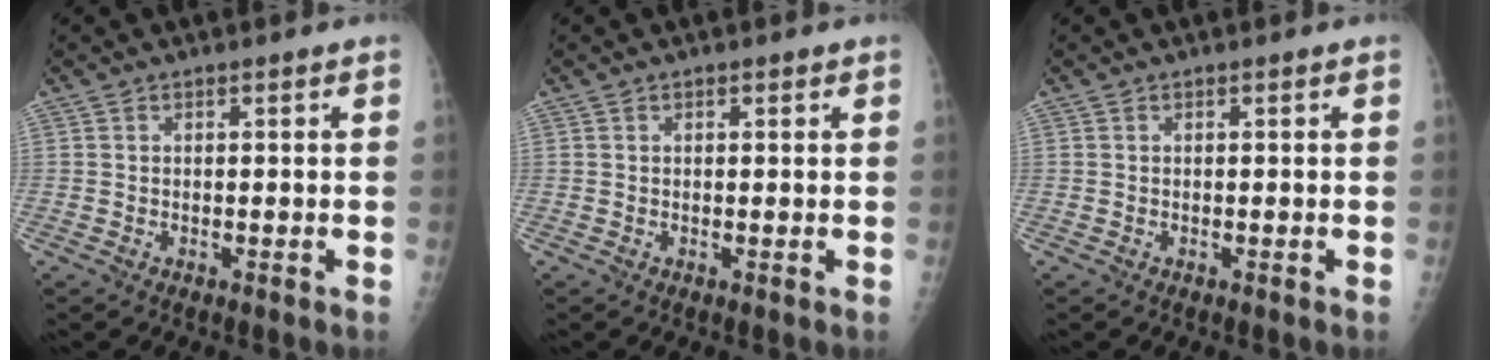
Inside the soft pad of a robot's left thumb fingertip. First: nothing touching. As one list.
[{"total": 0.9, "force": [0.5, 0.5, 0.6], "torque": [-0.007, 0.000, 0.005]}, {"total": 0.0}]